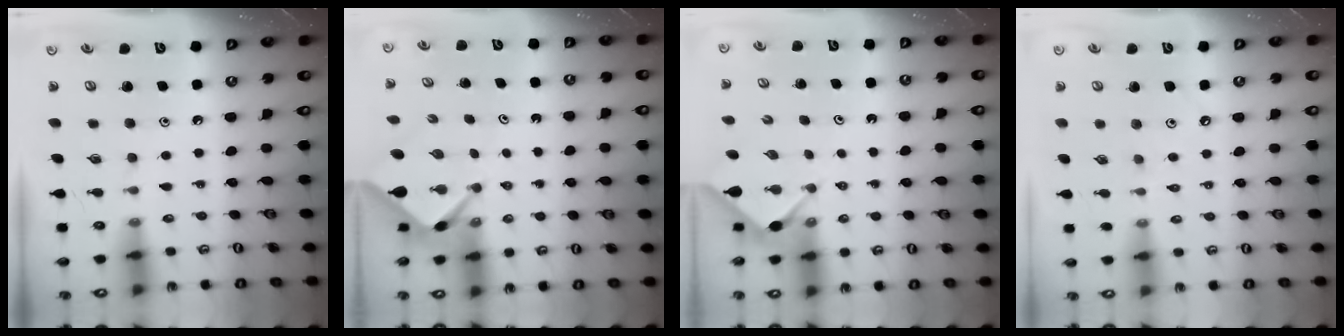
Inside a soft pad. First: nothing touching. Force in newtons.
{"total": 2.7, "press": 2.7, "slide": 0.3}
{"total": 2.8, "press": 2.8, "slide": 0.4}
{"total": 2.6, "press": 2.6, "slide": 0.4}